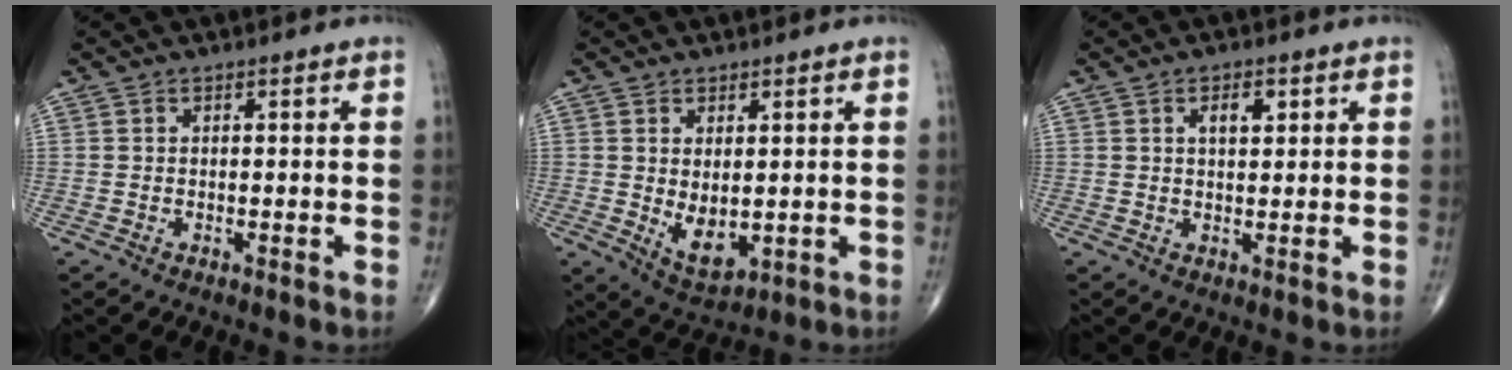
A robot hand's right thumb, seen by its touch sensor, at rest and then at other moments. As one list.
[{"total": 6.4, "force": [-0.1, 3.5, 5.3], "torque": [-0.074, -0.013, 0.017]}, {"total": 3.3, "force": [1.3, 1.6, 2.6], "torque": [-0.035, -0.005, 0.020]}]